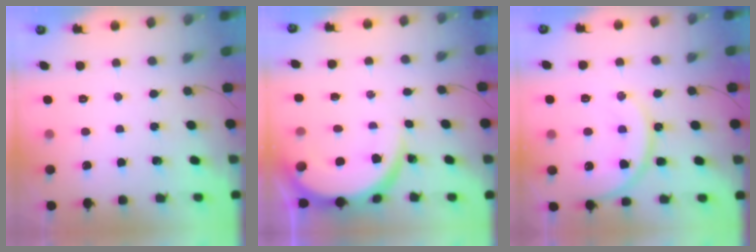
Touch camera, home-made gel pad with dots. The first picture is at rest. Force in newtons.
{"total": 7.3, "press": 7.3, "slide": 0.7}
{"total": 15.9, "press": 15.9, "slide": 1.4}